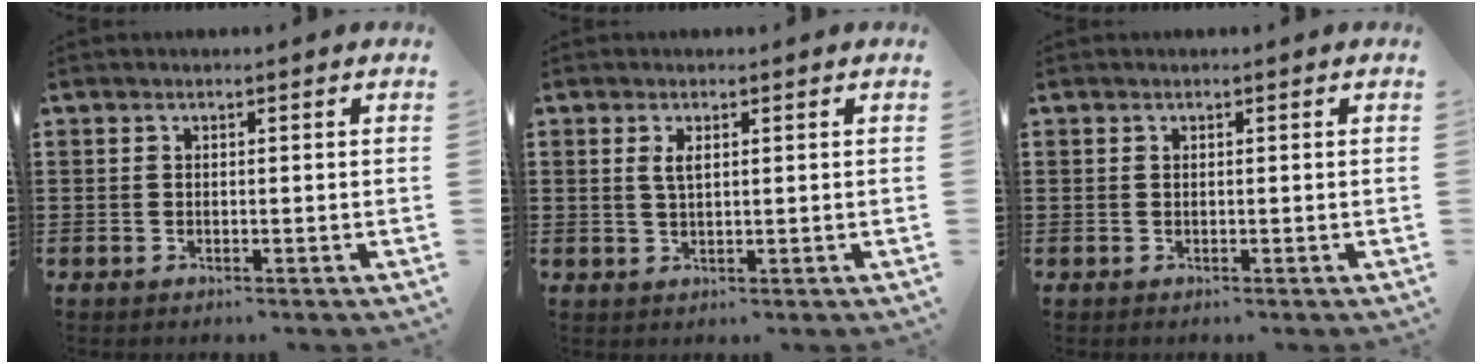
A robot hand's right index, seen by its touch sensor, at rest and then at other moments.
{"total": 2.0, "force": [0.7, 0.6, 1.7], "torque": [-0.036, 0.004, 0.011]}
{"total": 0.0}